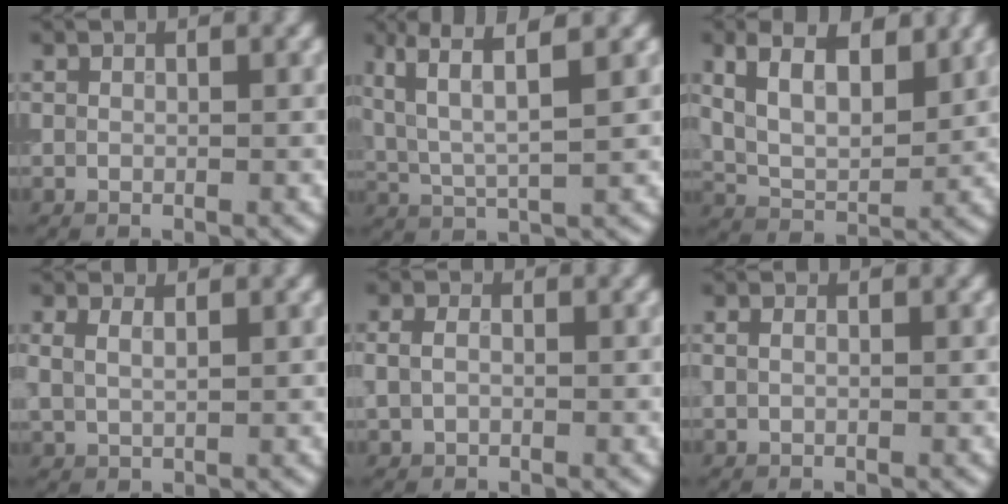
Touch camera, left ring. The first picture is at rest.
{"total": 5.1, "force": [2.3, 1.2, 4.4], "torque": [-0.092, 0.004, 0.050]}
{"total": 6.4, "force": [3.0, 3.1, 4.7], "torque": [-0.089, 0.005, 0.048]}
{"total": 1.9, "force": [1.0, 0.9, 1.3], "torque": [-0.022, 0.003, 0.019]}
{"total": 2.1, "force": [0.3, 1.6, 1.3], "torque": [-0.029, 0.004, -0.001]}
{"total": 1.3, "force": [0.5, 0.8, 0.8], "torque": [-0.013, 0.003, -0.003]}